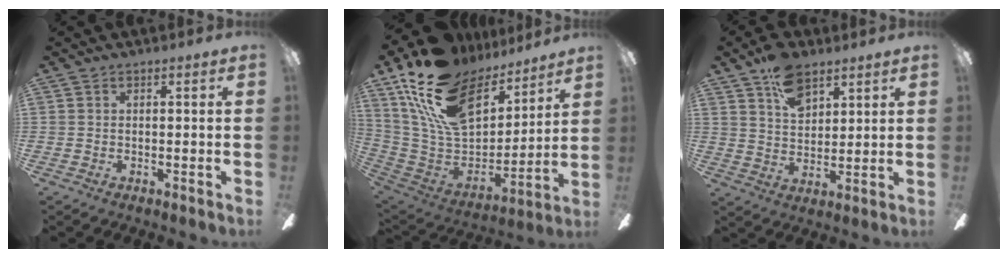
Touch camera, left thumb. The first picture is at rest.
{"total": 24.3, "force": [14.8, 13.2, 14.2], "torque": [-0.293, -0.085, 0.267]}
{"total": 10.2, "force": [6.5, 5.7, 5.3], "torque": [-0.081, -0.023, 0.119]}